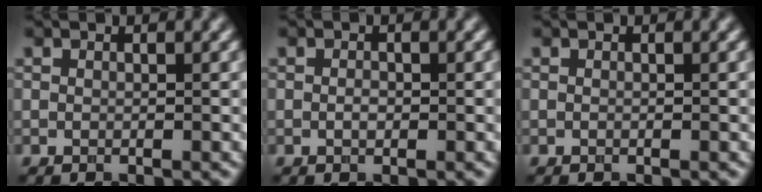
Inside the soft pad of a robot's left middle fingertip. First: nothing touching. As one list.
[{"total": 0.8, "force": [-0.2, 0.4, 0.6], "torque": [-0.013, -0.001, -0.002]}, {"total": 0.0}]